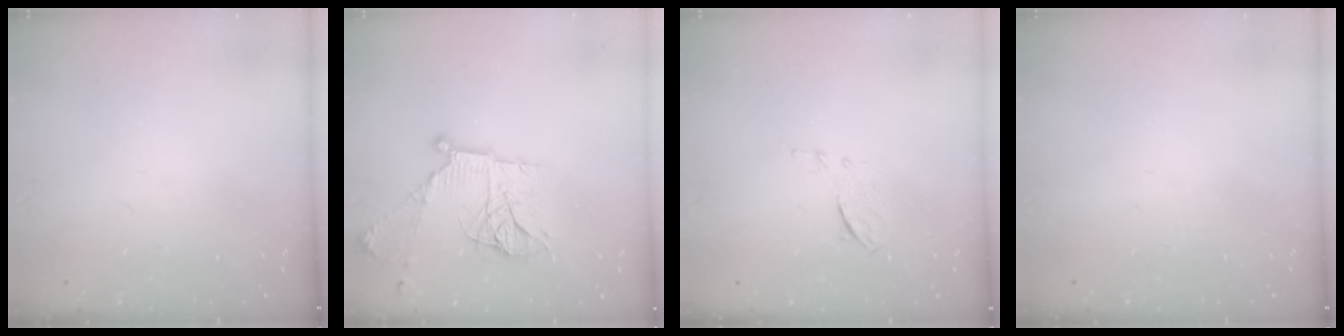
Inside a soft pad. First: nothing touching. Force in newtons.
{"total": 16.6, "press": 16.6, "slide": 1.3}
{"total": 6.2, "press": 6.1, "slide": 1.0}
{"total": 0.0}